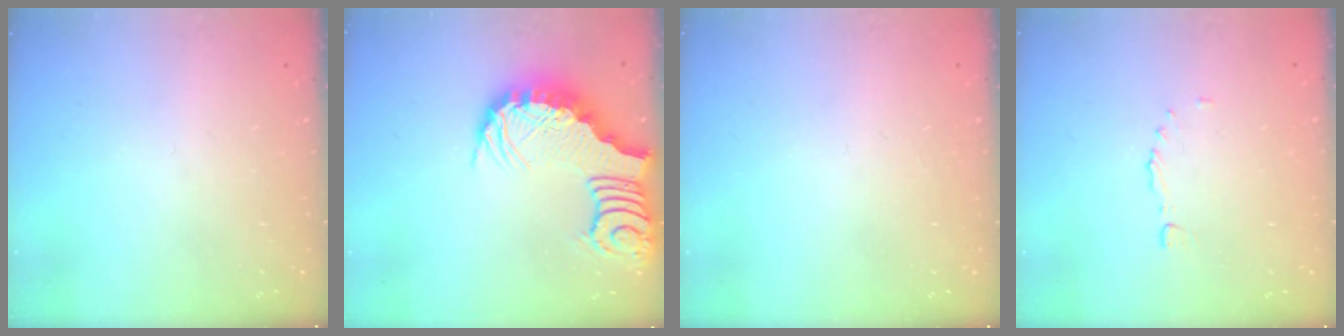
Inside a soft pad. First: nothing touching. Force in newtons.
{"total": 3.8, "press": 3.7, "slide": 0.7}
{"total": 0.0}
{"total": 1.7, "press": 1.5, "slide": 0.7}